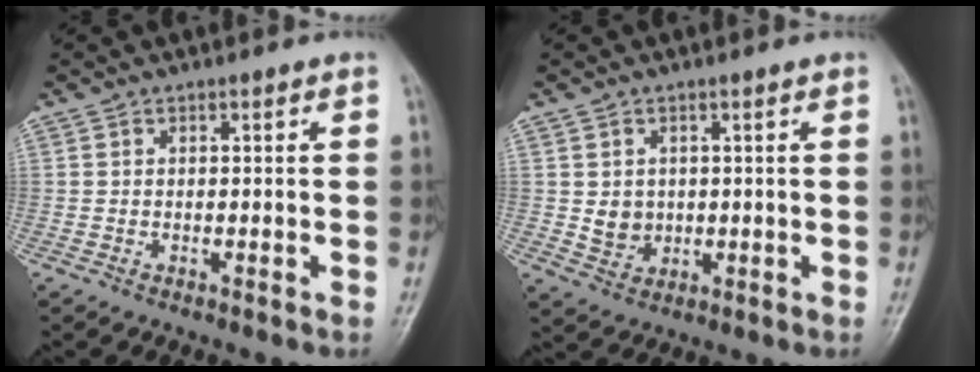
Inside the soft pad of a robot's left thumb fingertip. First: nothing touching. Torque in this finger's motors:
{"motor_torque": [-0.11, 0.08, 0.20, -0.09, 0.01]}